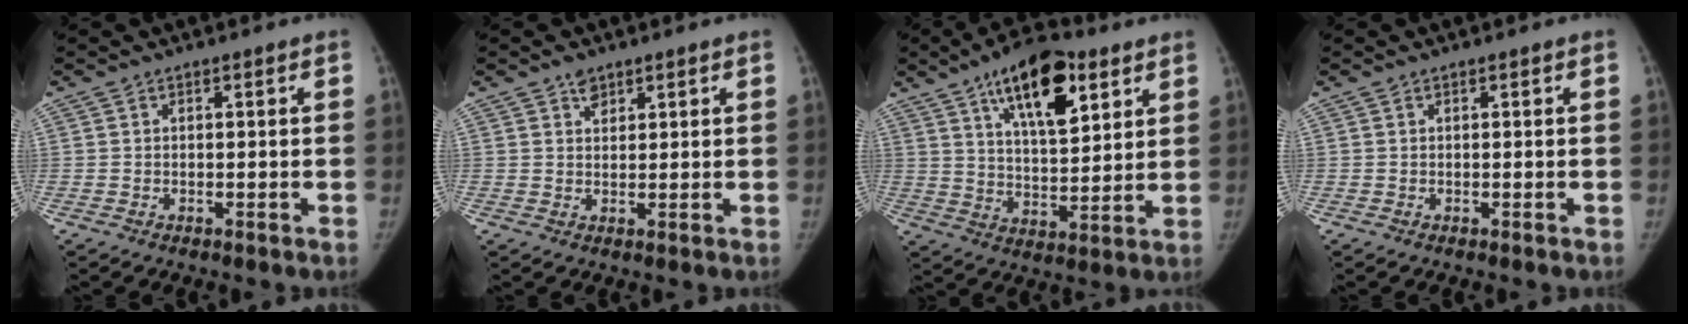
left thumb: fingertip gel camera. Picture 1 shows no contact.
{"total": 2.2, "force": [1.6, 1.4, 0.7], "torque": [0.001, -0.009, 0.028]}
{"total": 16.9, "force": [8.8, 7.2, 12.5], "torque": [-0.161, -0.033, 0.142]}
{"total": 0.0}